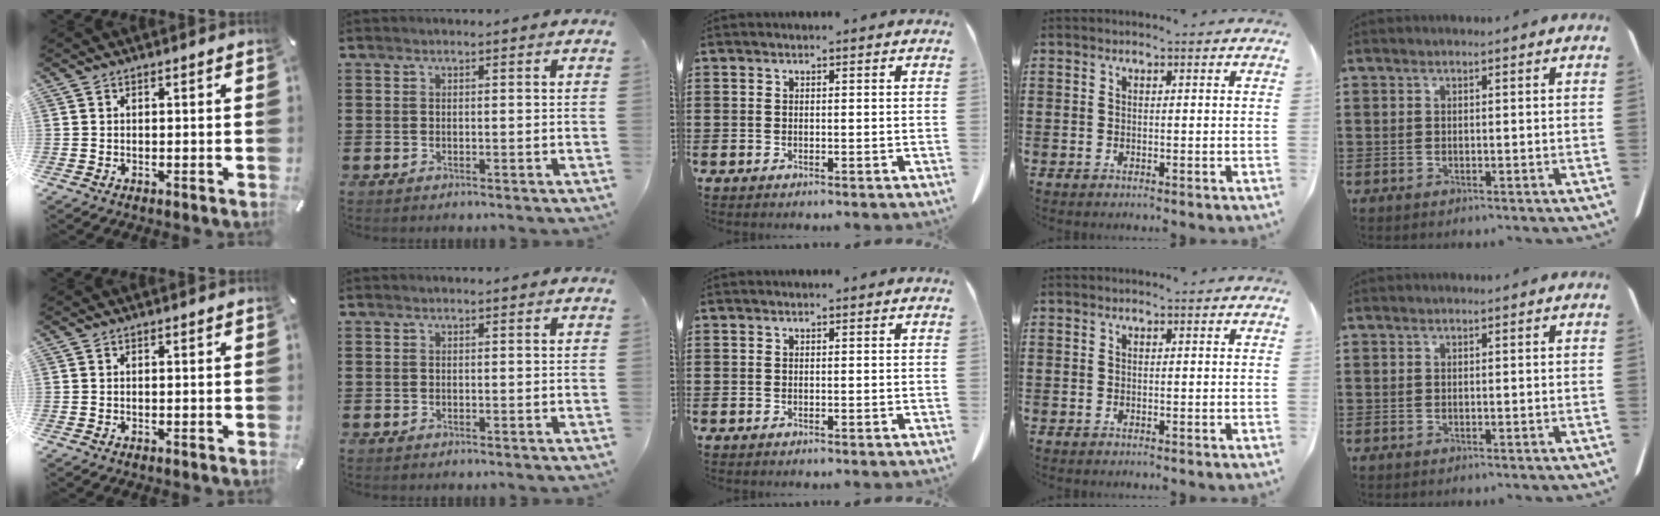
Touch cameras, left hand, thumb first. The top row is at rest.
{}